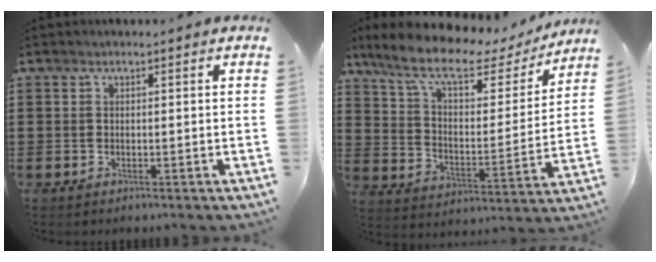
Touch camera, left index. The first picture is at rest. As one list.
[{"total": 10.4, "force": [7.9, 2.9, 6.0], "torque": [-0.139, -0.040, 0.135]}]